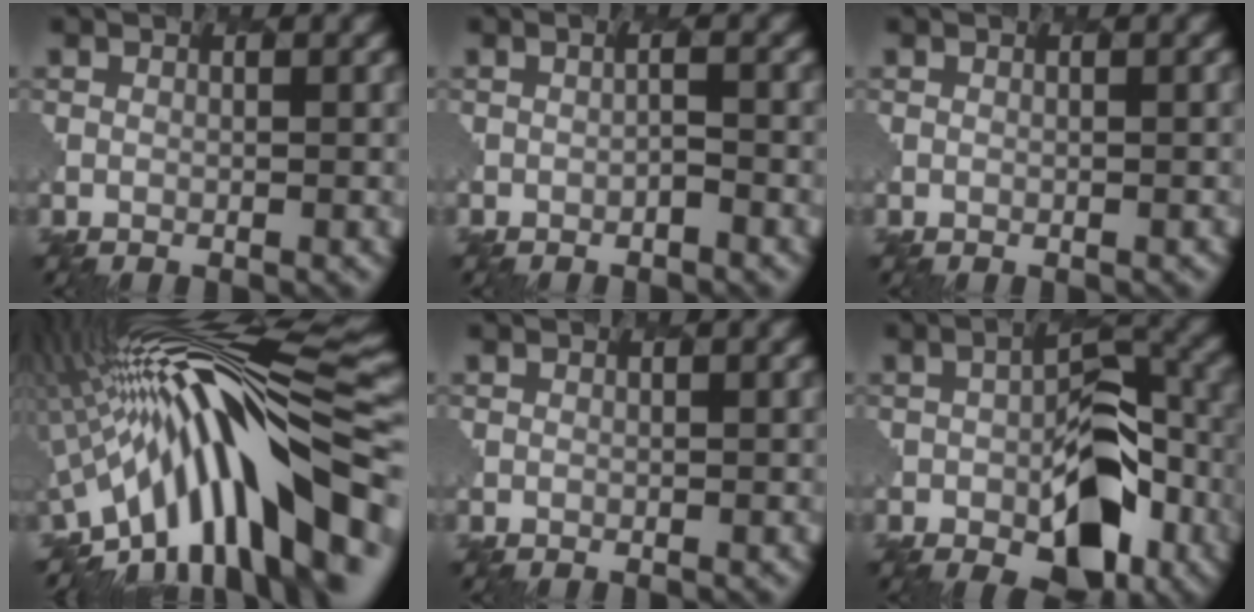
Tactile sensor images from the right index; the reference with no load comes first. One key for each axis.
{"total": 1.5, "fx": -0.9, "fy": -0.5, "fz": -1.1, "tx": -0.015, "ty": -0.008, "tz": -0.021}
{"total": 0.7, "fx": -0.2, "fy": 0.4, "fz": 0.6, "tx": -0.003, "ty": 0.000, "tz": 0.001}
{"total": 11.5, "fx": -4.1, "fy": 3.0, "fz": 10.3, "tx": -0.167, "ty": 0.047, "tz": -0.107}
{"total": 0.7, "fx": 0.0, "fy": 0.4, "fz": 0.5, "tx": -0.002, "ty": 0.004, "tz": 0.001}
{"total": 8.6, "fx": -4.4, "fy": 4.7, "fz": 5.7, "tx": -0.107, "ty": -0.008, "tz": -0.081}